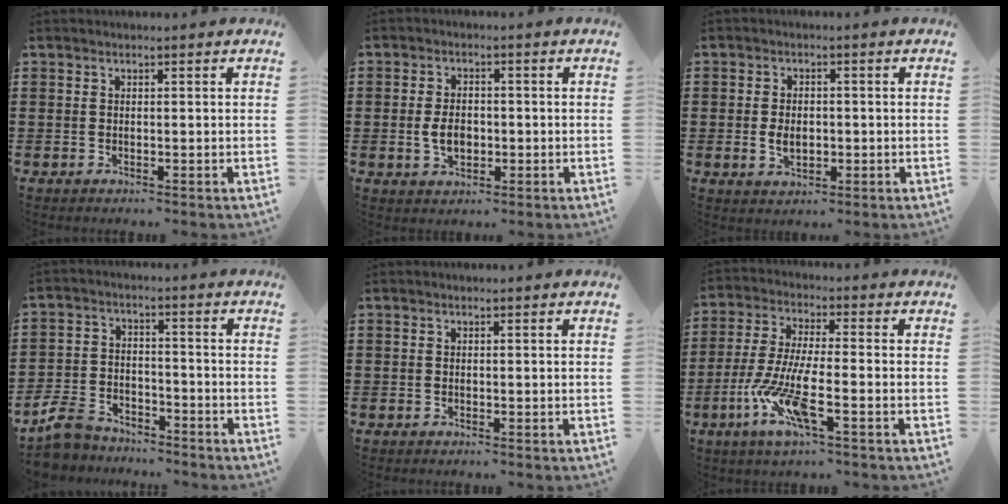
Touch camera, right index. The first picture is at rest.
{"total": 4.1, "force": [-0.6, 2.6, 3.2], "torque": [-0.070, 0.001, -0.012]}
{"total": 3.0, "force": [-0.3, 2.0, 2.3], "torque": [-0.048, 0.002, -0.006]}
{"total": 6.0, "force": [-5.4, 1.9, 1.8], "torque": [-0.055, 0.007, -0.109]}
{"total": 0.0}
{"total": 9.7, "force": [-4.5, 2.1, 8.4], "torque": [-0.198, -0.012, -0.091]}